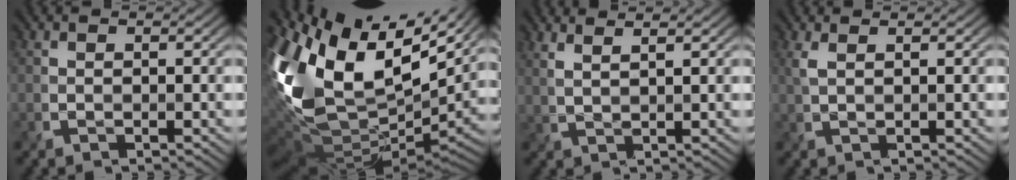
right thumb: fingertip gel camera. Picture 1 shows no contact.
{"total": 18.1, "force": [3.8, 10.0, 14.6], "torque": [-0.342, -0.034, 0.095]}
{"total": 3.6, "force": [2.6, 0.9, 2.3], "torque": [-0.023, 0.007, 0.032]}
{"total": 1.7, "force": [1.0, 0.5, 1.4], "torque": [-0.031, 0.004, 0.019]}